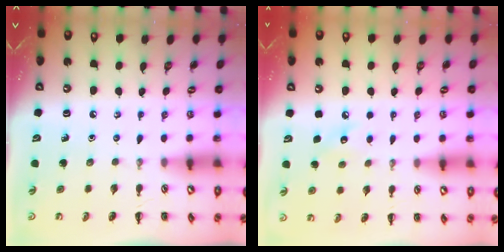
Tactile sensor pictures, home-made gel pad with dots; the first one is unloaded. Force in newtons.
{"total": 6.2, "press": 5.9, "slide": 1.6}